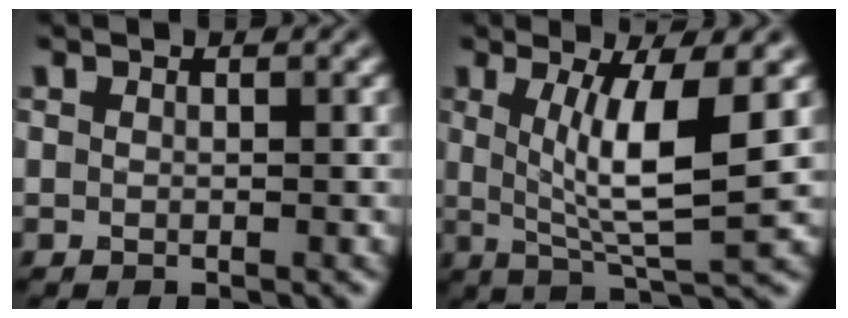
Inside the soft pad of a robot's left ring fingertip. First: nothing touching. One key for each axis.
{"total": 7.1, "fx": 1.2, "fy": 1.5, "fz": 6.8, "tx": -0.116, "ty": -0.010, "tz": 0.025}